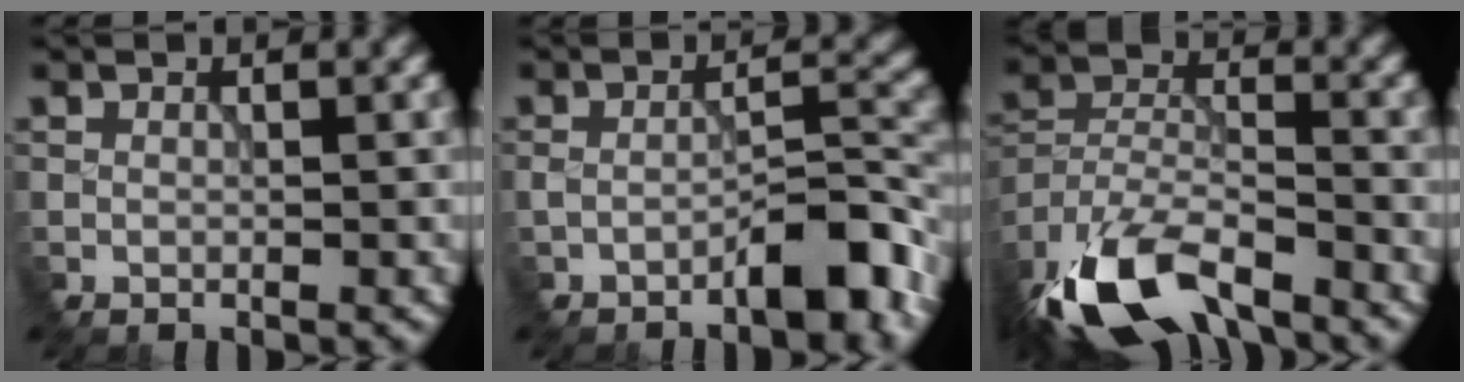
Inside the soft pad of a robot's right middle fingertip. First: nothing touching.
{"total": 5.6, "force": [-3.3, 1.6, 4.3], "torque": [-0.055, 0.006, -0.058]}
{"total": 11.3, "force": [-8.7, 4.1, 5.9], "torque": [-0.116, -0.014, -0.166]}